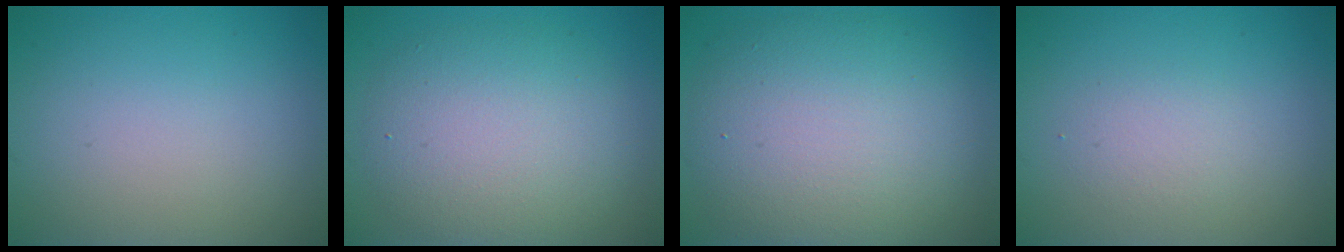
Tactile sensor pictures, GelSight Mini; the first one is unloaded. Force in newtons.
{"total": 6.5, "press": 6.5, "slide": 0.5}
{"total": 9.8, "press": 9.8, "slide": 0.6}
{"total": 1.6, "press": 1.6, "slide": 0.3}